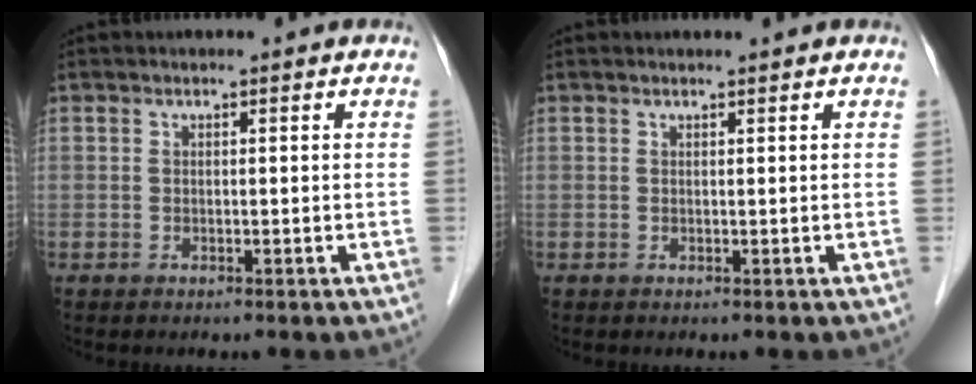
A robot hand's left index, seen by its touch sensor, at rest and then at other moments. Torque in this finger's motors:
{"motor_torque": [0.29, -0.12, -0.01, 0.01]}